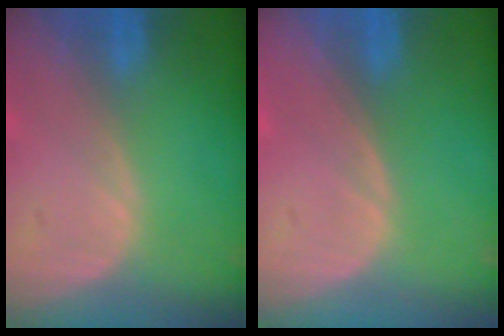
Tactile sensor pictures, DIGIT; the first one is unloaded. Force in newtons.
{"total": 0.0}